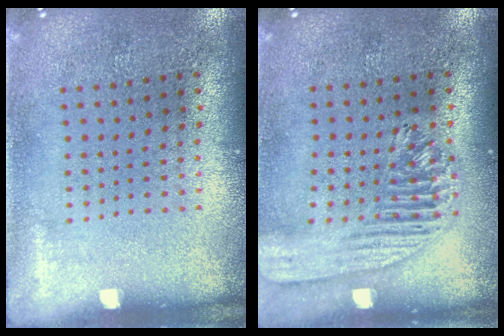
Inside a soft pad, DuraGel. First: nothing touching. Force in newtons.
{"total": 1.7, "press": 1.5, "slide": 0.7}